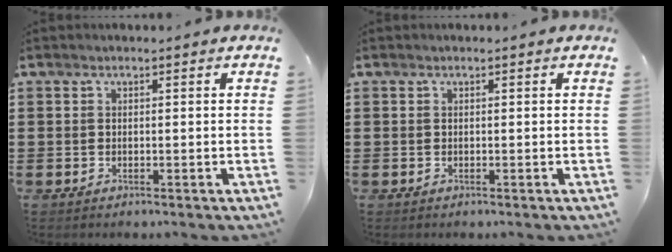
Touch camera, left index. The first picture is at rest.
{"total": 0.0}